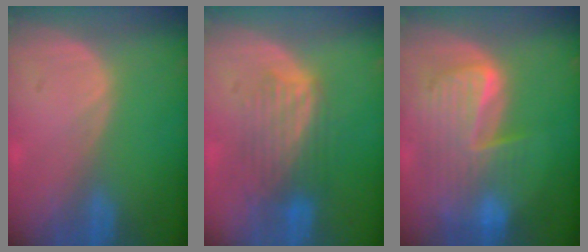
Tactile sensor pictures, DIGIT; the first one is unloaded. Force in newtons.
{"total": 6.0, "press": 6.0, "slide": 0.7}
{"total": 9.9, "press": 8.4, "slide": 5.1}